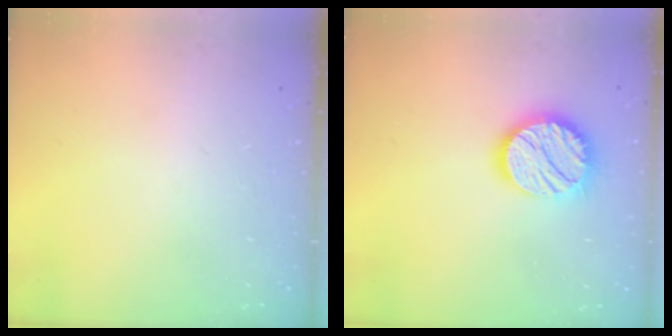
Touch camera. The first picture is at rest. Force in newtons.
{"total": 15.7, "press": 15.7, "slide": 1.0}